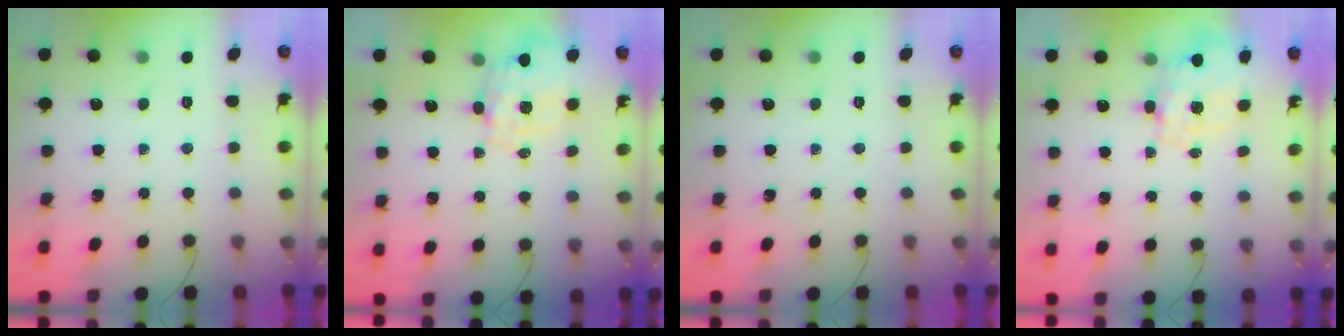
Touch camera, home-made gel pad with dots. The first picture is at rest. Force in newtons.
{"total": 1.3, "press": 1.2, "slide": 0.4}
{"total": 0.0}
{"total": 8.8, "press": 8.7, "slide": 0.7}